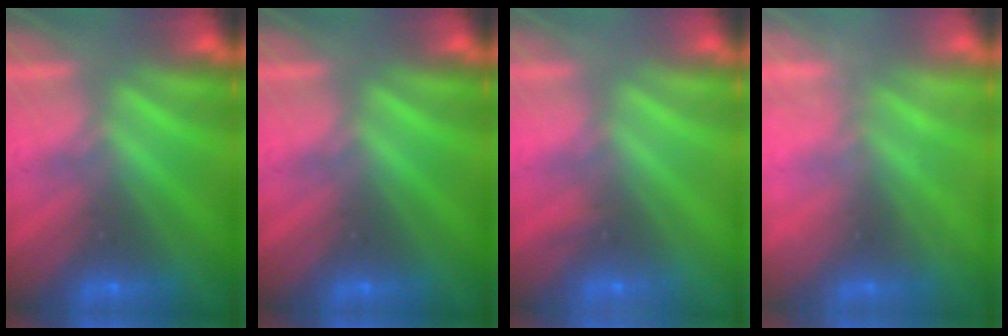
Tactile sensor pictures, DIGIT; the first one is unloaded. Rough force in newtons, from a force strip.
{"total": 0.0}
{"total": 2.3}
{"total": 2.0}